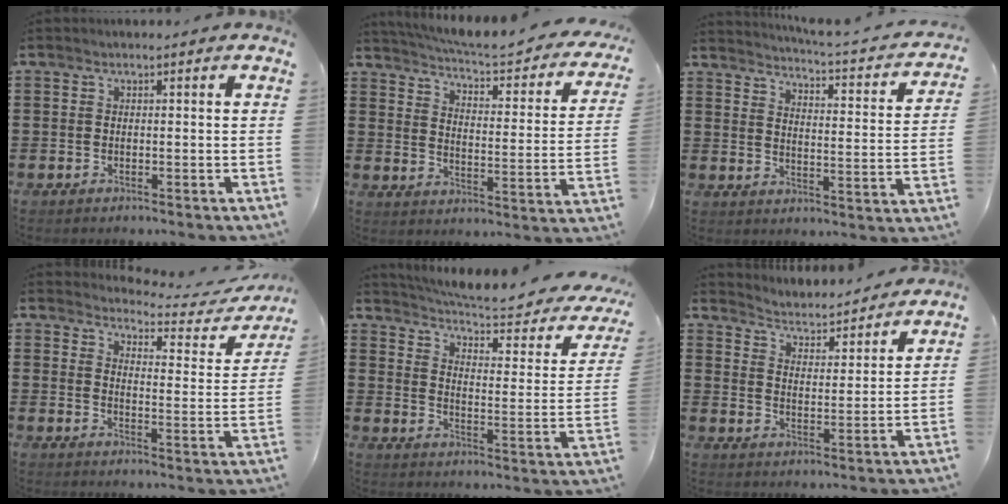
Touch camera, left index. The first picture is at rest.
{"total": 4.4, "force": [4.1, -0.1, 1.8], "torque": [-0.057, -0.038, 0.061]}
{"total": 2.5, "force": [2.3, -0.6, 0.9], "torque": [-0.030, -0.034, 0.024]}
{"total": 3.8, "force": [3.6, 0.4, 1.0], "torque": [-0.034, -0.029, 0.056]}
{"total": 5.2, "force": [4.5, 0.3, 2.7], "torque": [-0.068, -0.039, 0.070]}
{"total": 3.2, "force": [3.2, 0.2, 0.0], "torque": [-0.023, -0.034, 0.047]}